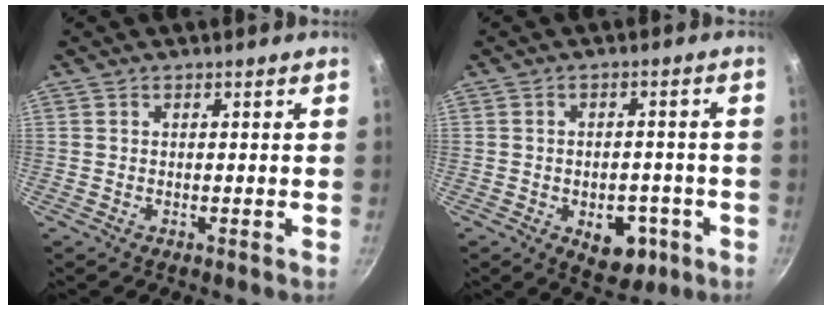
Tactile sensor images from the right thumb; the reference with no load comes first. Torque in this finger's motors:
{"motor_torque": [-0.63, 0.09, -0.14, 0.00, 0.13]}